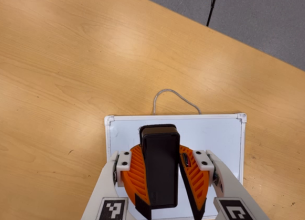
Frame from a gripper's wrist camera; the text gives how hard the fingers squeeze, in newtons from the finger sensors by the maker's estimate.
{"total": 9.5, "left": 9.7, "right": 9.2}